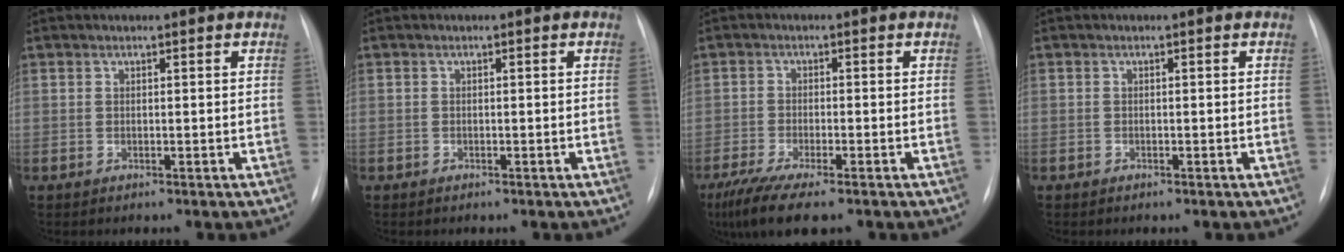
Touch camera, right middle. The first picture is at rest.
{"total": 0.0}
{"total": 9.6, "force": [-7.0, 1.7, 6.3], "torque": [-0.112, -0.024, -0.113]}
{"total": 0.7, "force": [-0.5, 0.4, 0.2], "torque": [-0.009, 0.001, -0.008]}